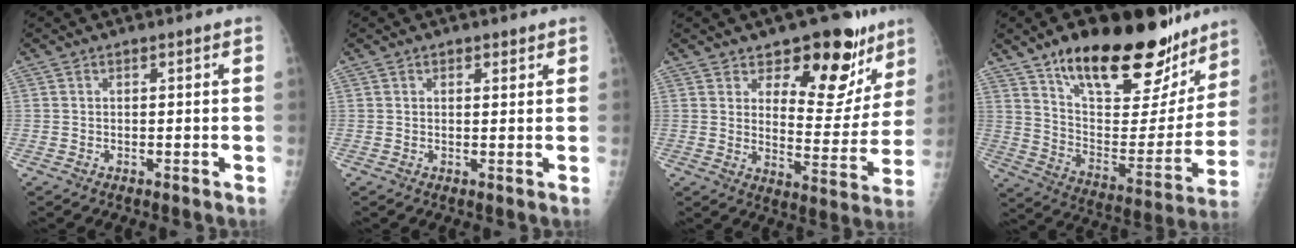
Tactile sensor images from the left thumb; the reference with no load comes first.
{"total": 1.5, "force": [1.0, 0.8, 0.7], "torque": [-0.001, -0.005, 0.011]}
{"total": 15.5, "force": [10.6, 7.7, 8.3], "torque": [-0.039, -0.073, 0.152]}
{"total": 30.3, "force": [20.4, 12.3, 18.7], "torque": [-0.239, -0.064, 0.319]}